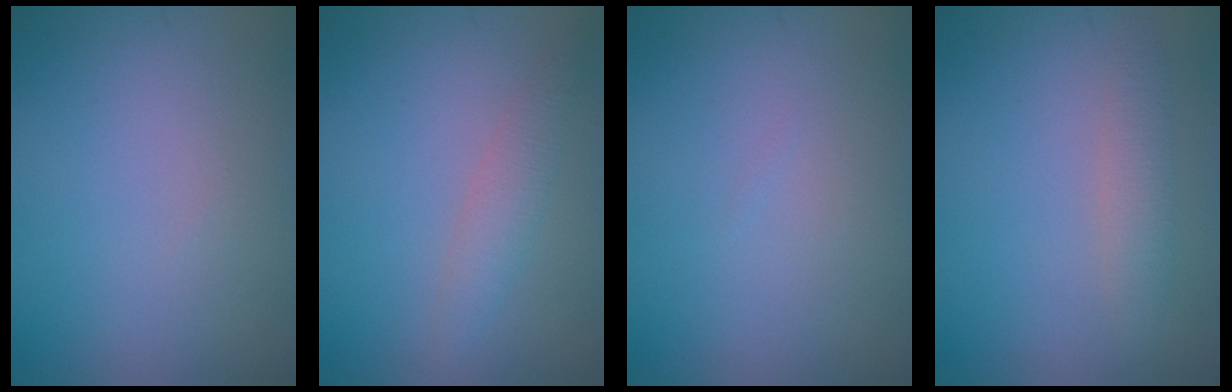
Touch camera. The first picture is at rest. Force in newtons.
{"total": 2.0, "press": 2.0, "slide": 0.1}
{"total": 0.0}
{"total": 1.8, "press": 1.8, "slide": 0.2}